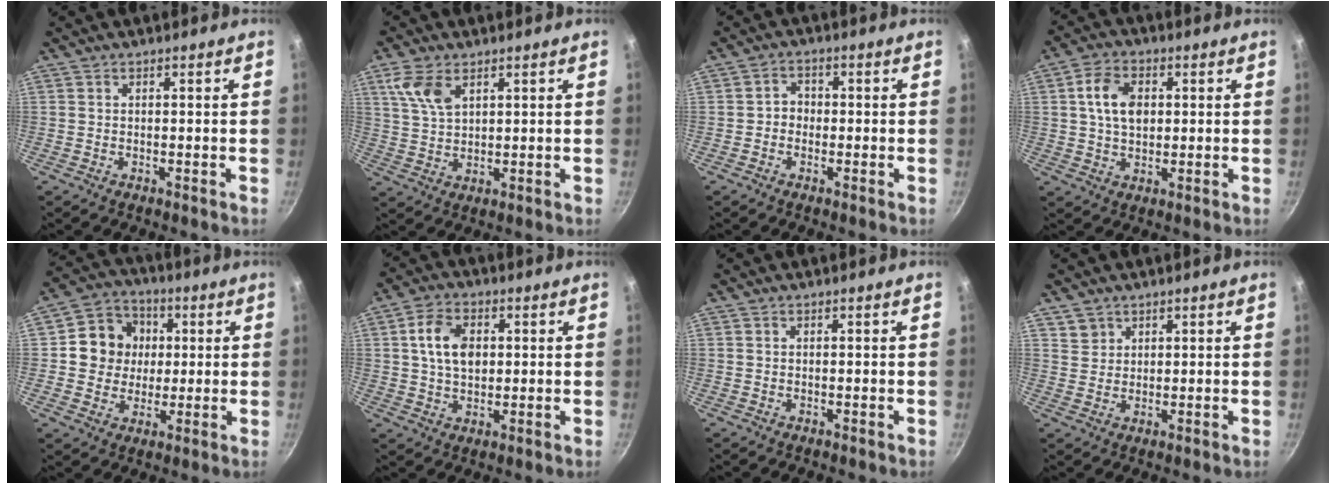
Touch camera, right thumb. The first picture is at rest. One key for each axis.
{"total": 7.0, "fx": 3.4, "fy": 3.9, "fz": 4.8, "tx": -0.091, "ty": -0.010, "tz": 0.071}
{"total": 2.7, "fx": -0.7, "fy": 2.3, "fz": 1.1, "tx": -0.001, "ty": 0.013, "tz": -0.017}
{"total": 8.1, "fx": 1.5, "fy": 5.5, "fz": 5.8, "tx": -0.091, "ty": 0.006, "tz": 0.022}
{"total": 11.1, "fx": 1.6, "fy": 10.2, "fz": 4.1, "tx": -0.031, "ty": 0.014, "tz": 0.018}
{"total": 8.6, "fx": 1.5, "fy": 5.8, "fz": 6.2, "tx": -0.097, "ty": 0.005, "tz": 0.023}
{"total": 0.0}
{"total": 3.0, "fx": 1.8, "fy": 2.3, "fz": 0.2, "tx": 0.016, "ty": 0.004, "tz": 0.036}